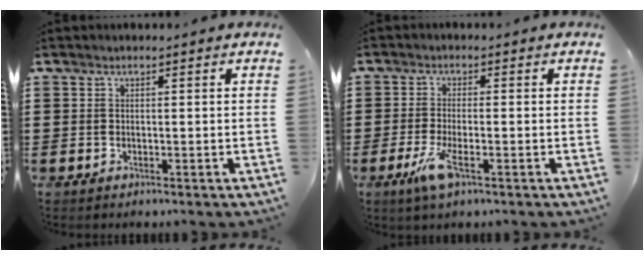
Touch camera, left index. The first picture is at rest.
{"total": 4.9, "force": [-2.2, 1.0, 4.3], "torque": [-0.104, -0.019, -0.044]}